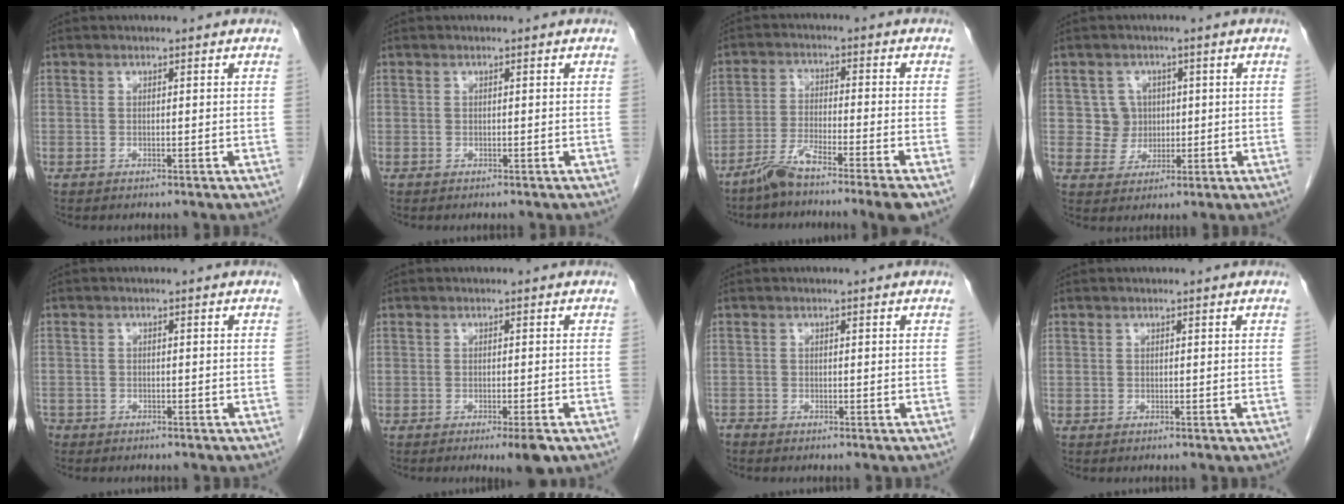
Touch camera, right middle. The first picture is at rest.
{"total": 0.0}
{"total": 8.6, "force": [-6.5, -0.7, 5.5], "torque": [-0.094, -0.020, -0.115]}
{"total": 4.0, "force": [0.6, 4.0, 0.3], "torque": [0.001, 0.013, 0.014]}
{"total": 3.1, "force": [-2.4, 1.8, 0.7], "torque": [-0.019, -0.002, -0.039]}
{"total": 3.3, "force": [-2.0, 0.2, 2.6], "torque": [-0.032, -0.009, -0.026]}
{"total": 0.7, "force": [-0.7, 0.0, 0.0], "torque": [-0.007, -0.005, -0.016]}
{"total": 0.0}